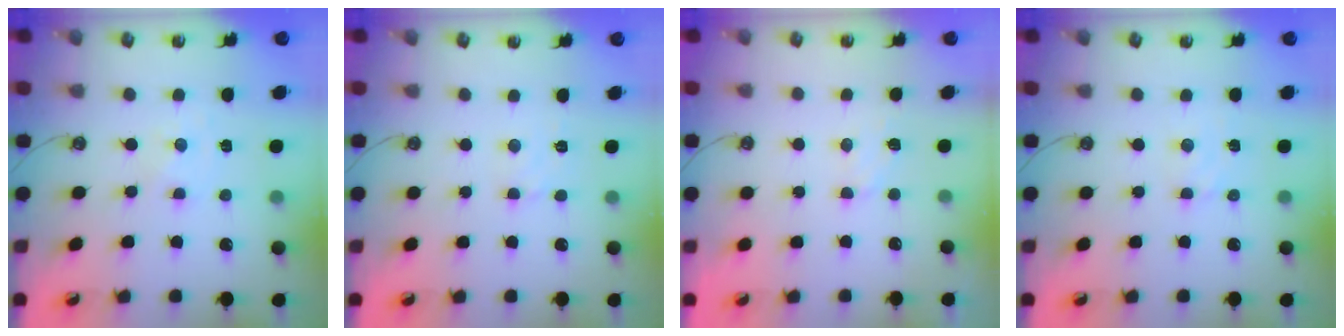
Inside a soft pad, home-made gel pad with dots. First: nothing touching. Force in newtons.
{"total": 2.1, "press": 2.0, "slide": 0.6}
{"total": 7.1, "press": 7.0, "slide": 0.6}
{"total": 2.5, "press": 2.5, "slide": 0.4}